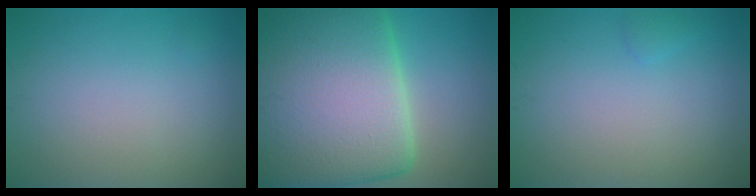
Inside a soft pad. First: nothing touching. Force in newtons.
{"total": 21.4, "press": 21.4, "slide": 0.8}
{"total": 0.6, "press": 0.6, "slide": 0.0}